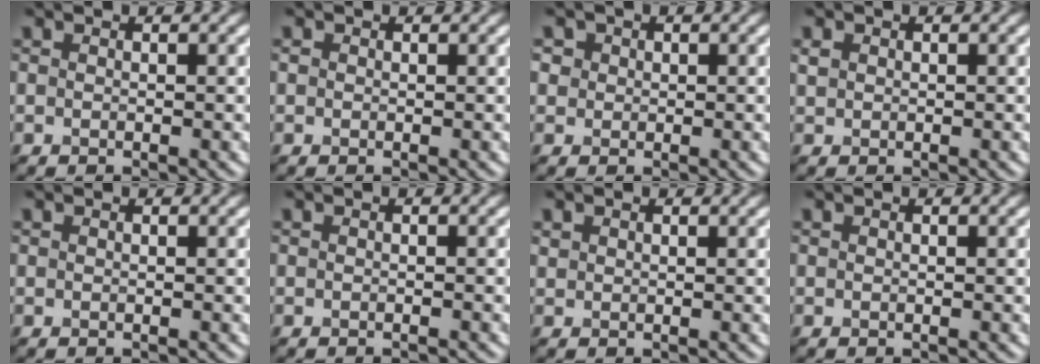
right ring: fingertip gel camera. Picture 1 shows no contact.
{"total": 0.0}
{"total": 1.1, "force": [0.6, 0.8, -0.4], "torque": [-0.011, 0.011, 0.014]}
{"total": 0.8, "force": [-0.2, -0.4, -0.7], "torque": [-0.008, 0.004, 0.021]}
{"total": 0.0}
{"total": 0.5, "force": [-0.5, 0.2, 0.1], "torque": [0.011, -0.004, -0.012]}
{"total": 1.0, "force": [0.3, -0.5, -0.8], "torque": [-0.003, -0.001, 0.020]}
{"total": 0.0}